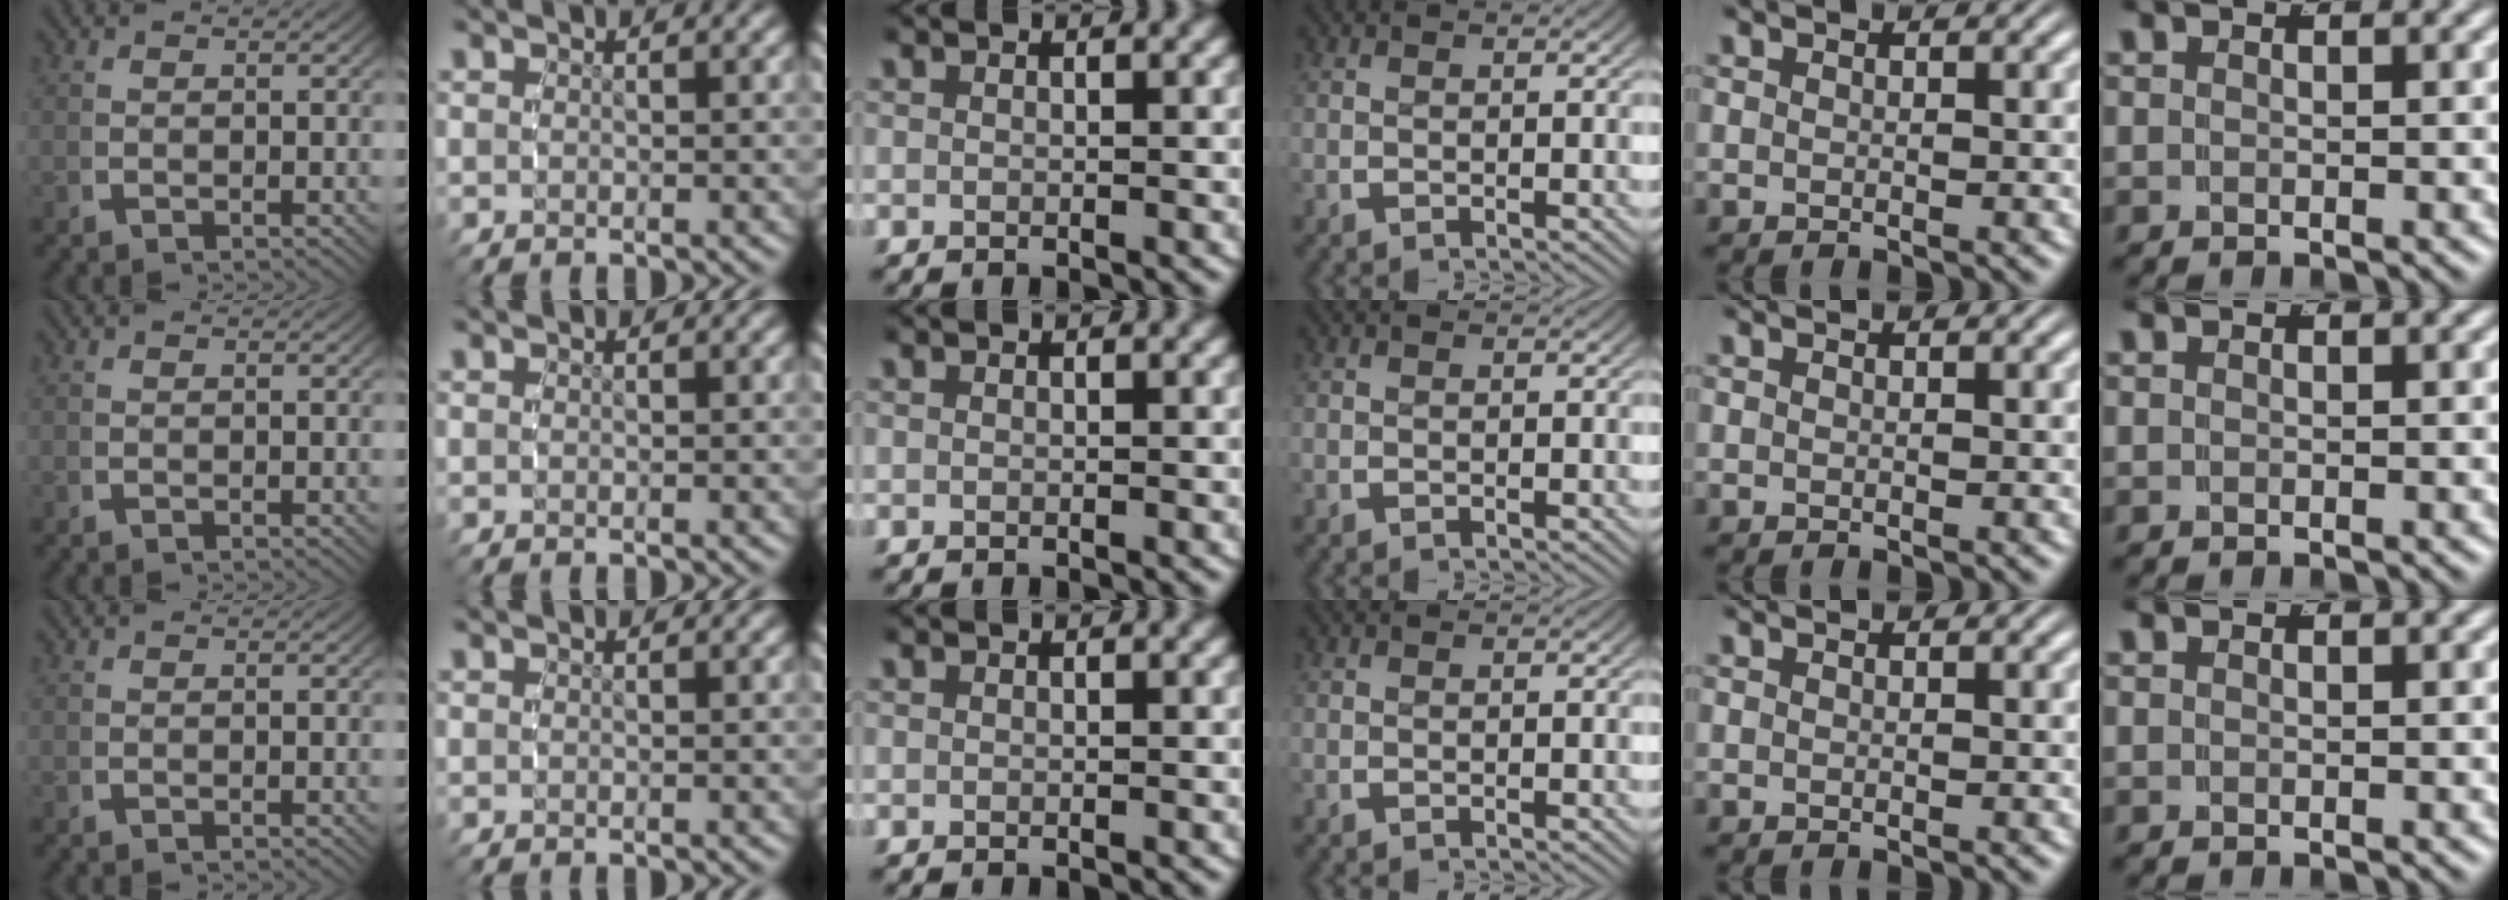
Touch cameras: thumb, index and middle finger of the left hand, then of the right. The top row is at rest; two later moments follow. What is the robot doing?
{"motion": "grasp_and_lifting", "object": "small bumper sticker"}